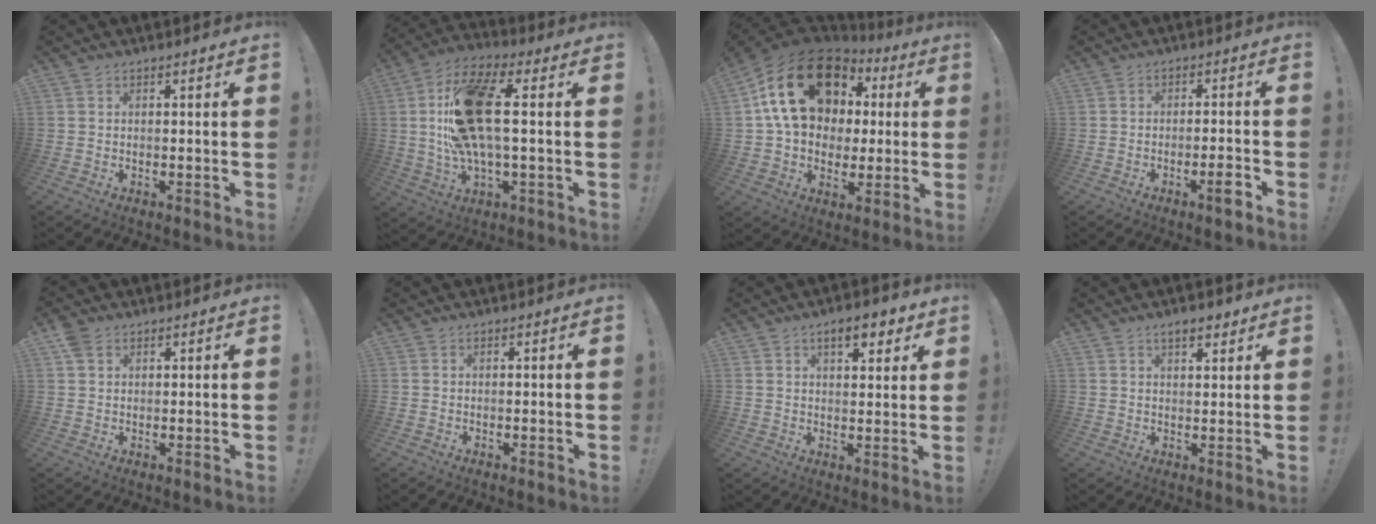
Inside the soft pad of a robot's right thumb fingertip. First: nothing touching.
{"total": 21.1, "force": [2.3, 8.7, 19.1], "torque": [-0.344, 0.000, 0.038]}
{"total": 23.1, "force": [6.7, 16.8, 14.4], "torque": [-0.236, -0.013, 0.135]}
{"total": 4.5, "force": [-2.6, 0.5, 3.7], "torque": [-0.053, 0.008, -0.042]}
{"total": 3.4, "force": [1.9, 2.2, 1.7], "torque": [-0.030, -0.003, 0.039]}
{"total": 0.0}
{"total": 6.7, "force": [4.0, 2.8, 4.6], "torque": [-0.051, -0.016, 0.063]}
{"total": 4.3, "force": [3.0, 1.7, 2.5], "torque": [-0.025, -0.015, 0.048]}